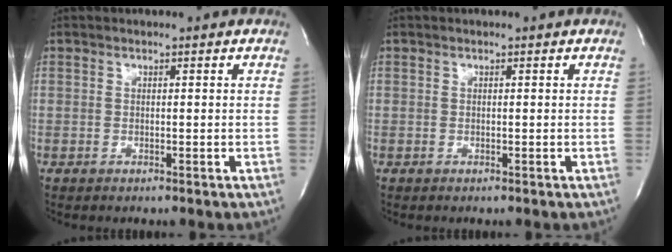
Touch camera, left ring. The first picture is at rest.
{"total": 0.0}